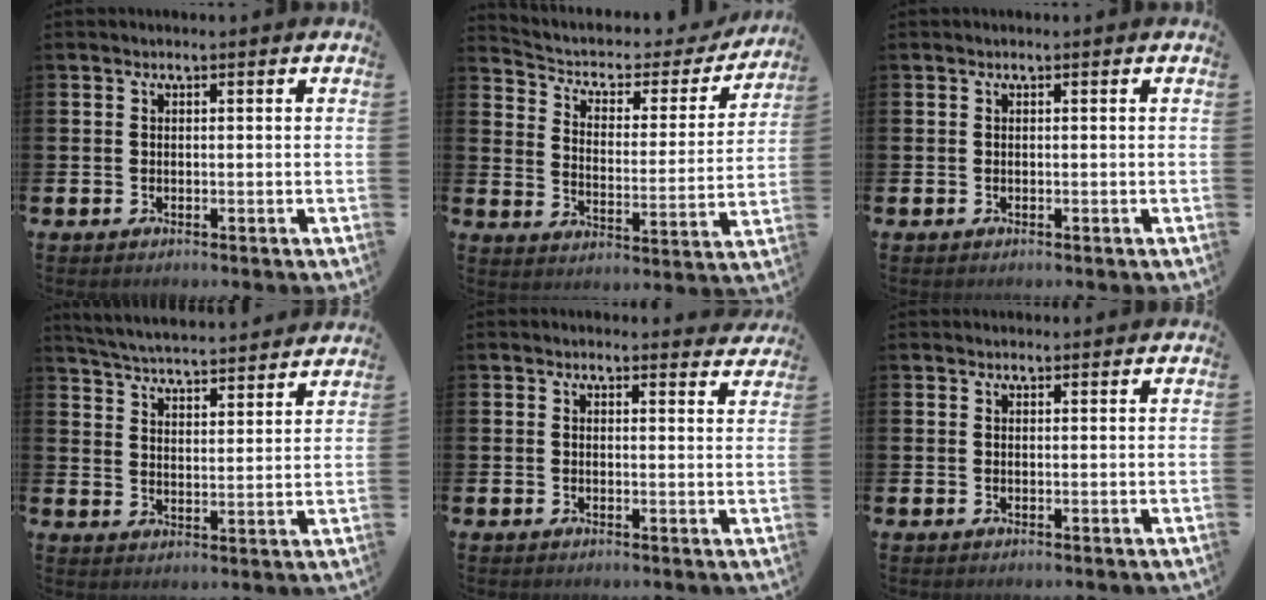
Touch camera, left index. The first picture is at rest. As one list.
[{"total": 4.7, "force": [3.9, 2.3, 1.4], "torque": [-0.055, -0.031, 0.056]}, {"total": 0.0}, {"total": 5.3, "force": [5.2, 0.1, 0.6], "torque": [-0.035, -0.045, 0.089]}, {"total": 2.1, "force": [2.1, 0.4, -0.1], "torque": [0.010, -0.014, 0.036]}, {"total": 0.9, "force": [0.8, 0.2, 0.0], "torque": [0.006, 0.000, 0.014]}]